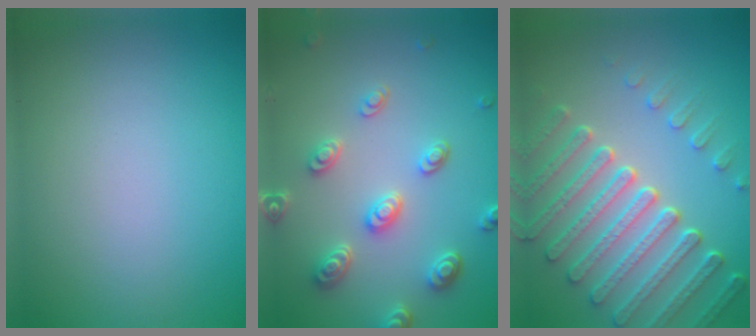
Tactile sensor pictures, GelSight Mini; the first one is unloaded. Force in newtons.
{"total": 4.5, "press": 3.6, "slide": 2.6}
{"total": 7.1, "press": 5.4, "slide": 4.7}